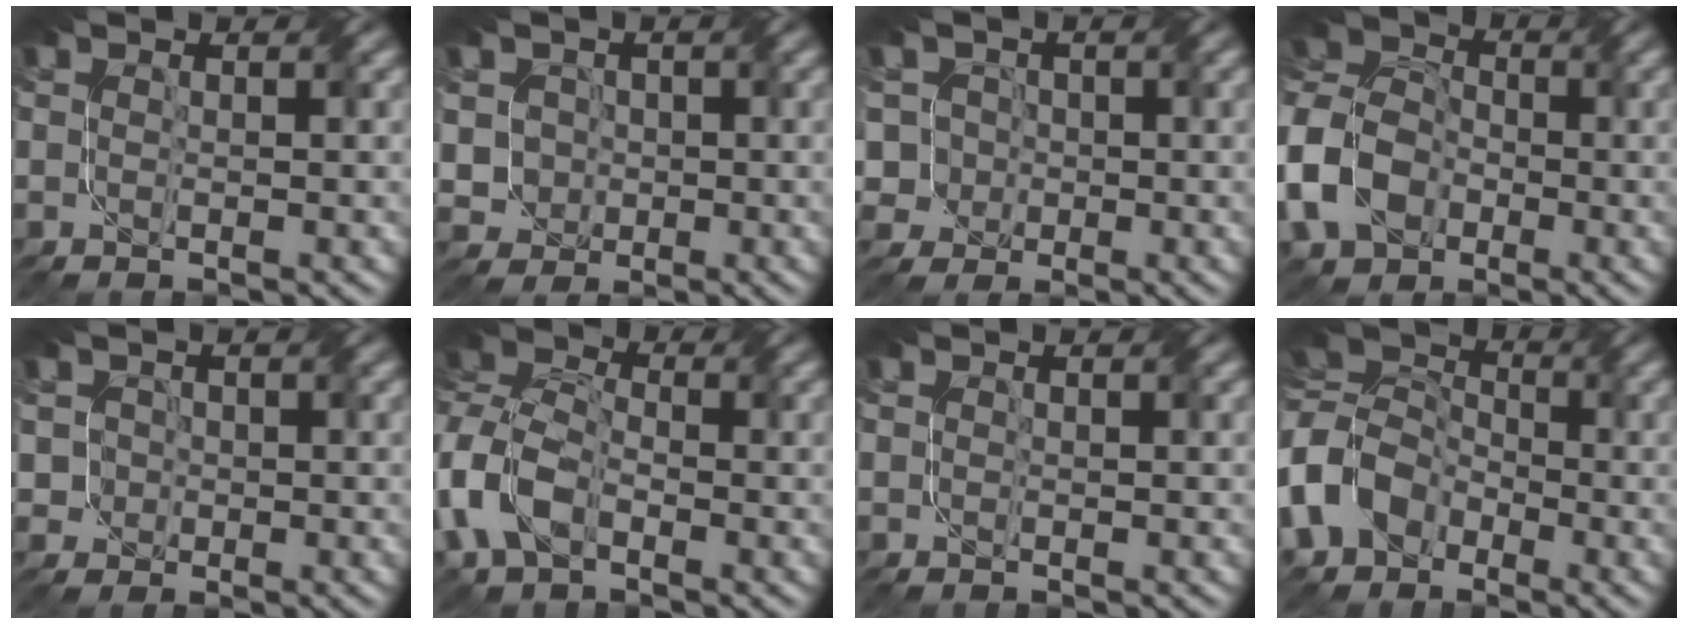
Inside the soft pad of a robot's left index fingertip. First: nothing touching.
{"total": 3.2, "force": [-0.2, 3.0, 0.8], "torque": [-0.015, 0.017, -0.012]}
{"total": 6.0, "force": [0.0, 5.6, 2.2], "torque": [-0.047, 0.033, -0.044]}
{"total": 8.7, "force": [-3.4, 6.2, 5.1], "torque": [-0.124, 0.009, -0.085]}
{"total": 2.5, "force": [-0.4, 2.5, 0.2], "torque": [0.005, 0.023, -0.021]}
{"total": 7.2, "force": [-3.0, 4.3, 5.0], "torque": [-0.115, 0.011, -0.077]}
{"total": 0.0}
{"total": 8.5, "force": [-3.0, 6.4, 4.7], "torque": [-0.115, 0.008, -0.079]}